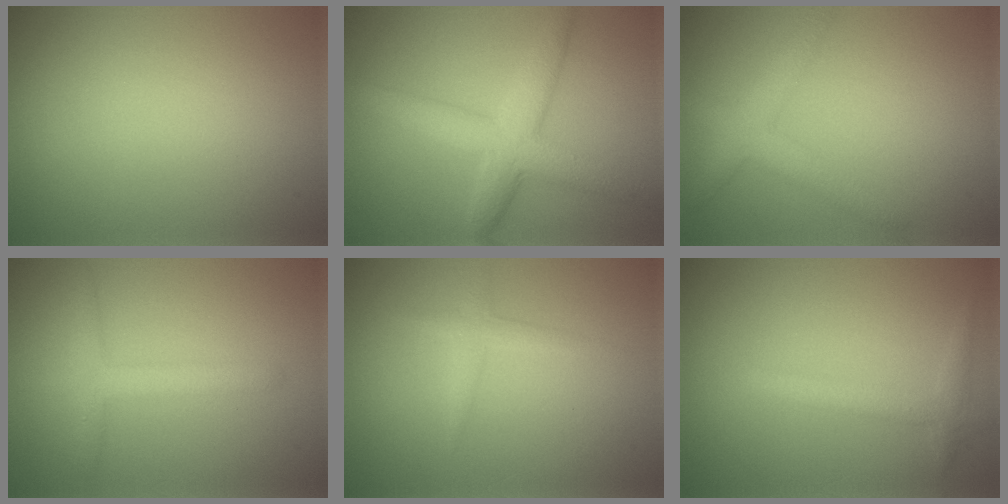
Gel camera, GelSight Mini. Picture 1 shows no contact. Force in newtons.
{"total": 4.9, "press": 4.9, "slide": 0.1}
{"total": 3.3, "press": 3.3, "slide": 0.1}
{"total": 2.3, "press": 2.3, "slide": 0.0}
{"total": 1.3, "press": 1.3, "slide": 0.0}
{"total": 1.9, "press": 1.9, "slide": 0.1}